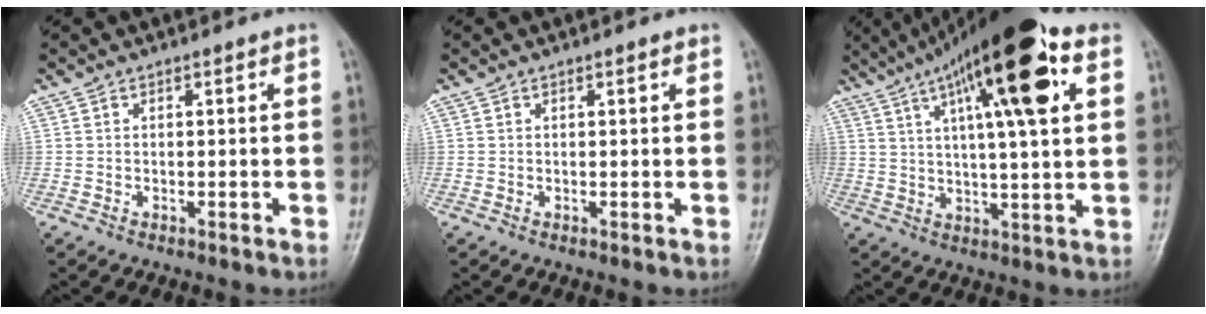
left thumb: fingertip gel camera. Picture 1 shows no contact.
{"total": 0.6, "force": [0.4, 0.1, 0.4], "torque": [-0.006, 0.000, 0.003]}
{"total": 20.6, "force": [8.5, 4.9, 18.0], "torque": [-0.287, 0.009, 0.133]}